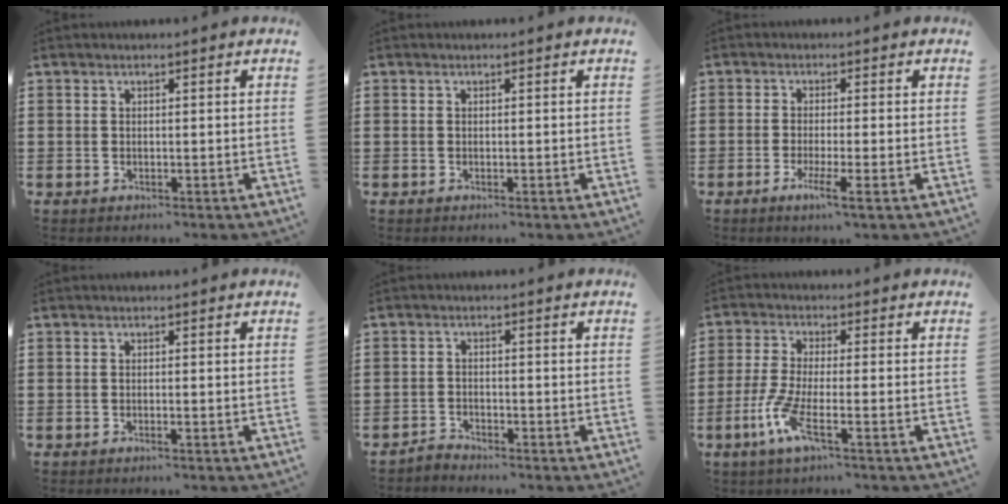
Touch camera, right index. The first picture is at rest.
{"total": 0.0}
{"total": 3.6, "force": [-1.9, 0.1, 3.1], "torque": [-0.065, -0.014, -0.036]}
{"total": 0.5, "force": [-0.3, -0.1, 0.4], "torque": [-0.007, -0.003, -0.005]}
{"total": 1.7, "force": [-1.7, 0.3, -0.1], "torque": [-0.004, 0.007, -0.036]}
{"total": 6.0, "force": [-2.8, 1.1, 5.2], "torque": [-0.128, -0.018, -0.060]}